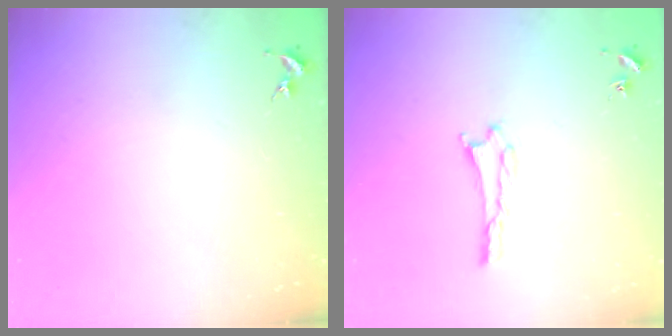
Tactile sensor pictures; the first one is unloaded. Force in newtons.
{"total": 0.9, "press": 0.8, "slide": 0.1}